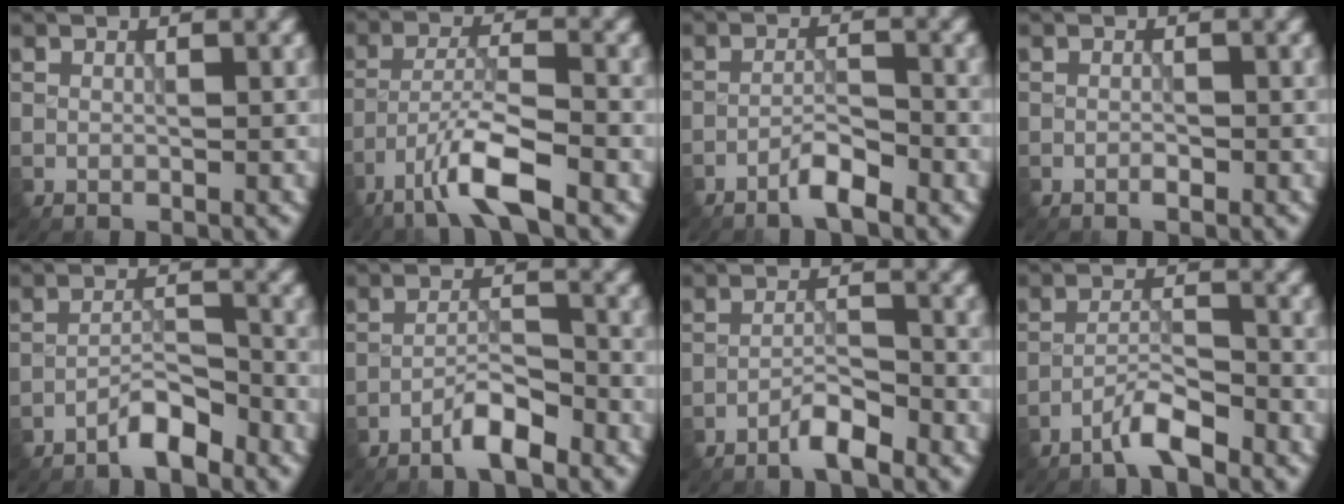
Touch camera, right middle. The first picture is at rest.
{"total": 5.9, "force": [-3.8, 1.0, 4.4], "torque": [-0.082, 0.001, -0.079]}
{"total": 2.5, "force": [-1.9, 0.3, 1.5], "torque": [-0.026, 0.008, -0.039]}
{"total": 0.6, "force": [-0.4, 0.1, 0.4], "torque": [-0.008, 0.000, -0.007]}
{"total": 2.9, "force": [-2.4, 0.5, 1.4], "torque": [-0.023, 0.012, -0.048]}
{"total": 3.2, "force": [-2.5, 0.5, 1.9], "torque": [-0.033, 0.009, -0.050]}
{"total": 2.6, "force": [-2.1, 0.3, 1.5], "torque": [-0.025, 0.008, -0.043]}
{"total": 2.9, "force": [-2.5, 0.2, 1.6], "torque": [-0.027, 0.008, -0.053]}